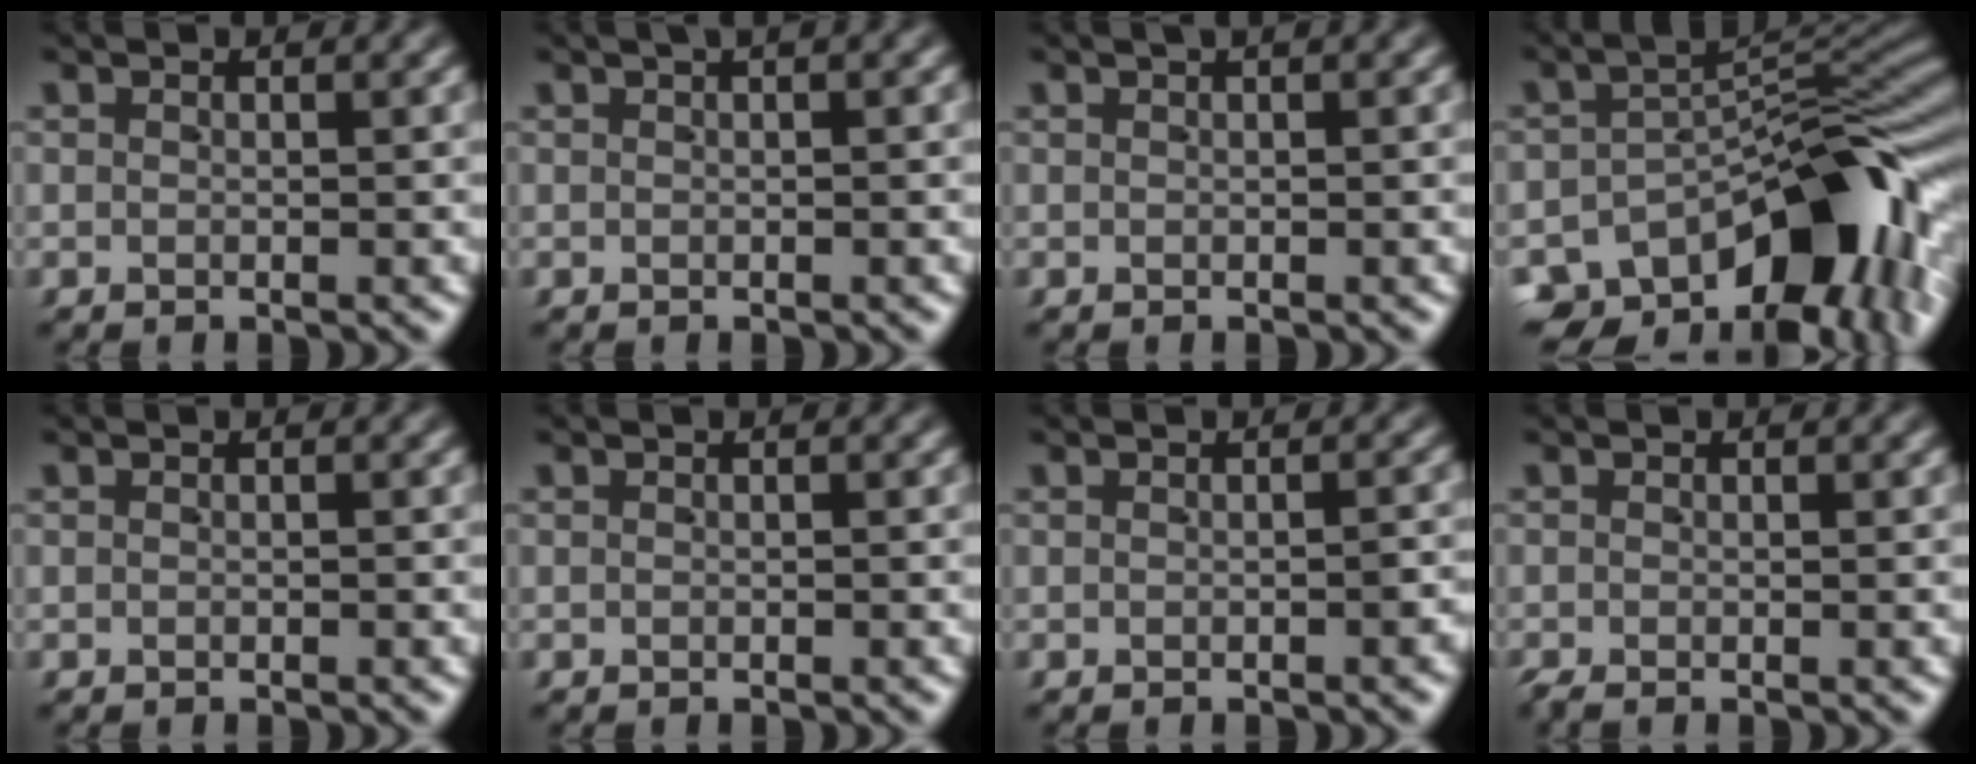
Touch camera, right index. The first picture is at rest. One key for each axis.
{"total": 1.0, "fx": 0.4, "fy": 0.2, "fz": 0.8, "tx": -0.008, "ty": 0.012, "tz": 0.003}
{"total": 0.6, "fx": 0.3, "fy": 0.1, "fz": 0.5, "tx": -0.007, "ty": 0.008, "tz": 0.002}
{"total": 14.6, "fx": -7.5, "fy": 7.6, "fz": 9.9, "tx": -0.135, "ty": -0.016, "tz": -0.107}
{"total": 0.0}
{"total": 0.0}
{"total": 0.7, "fx": -0.5, "fy": 0.1, "fz": 0.6, "tx": -0.007, "ty": 0.003, "tz": -0.007}
{"total": 0.8, "fx": -0.7, "fy": 0.1, "fz": 0.2, "tx": 0.000, "ty": -0.005, "tz": -0.011}